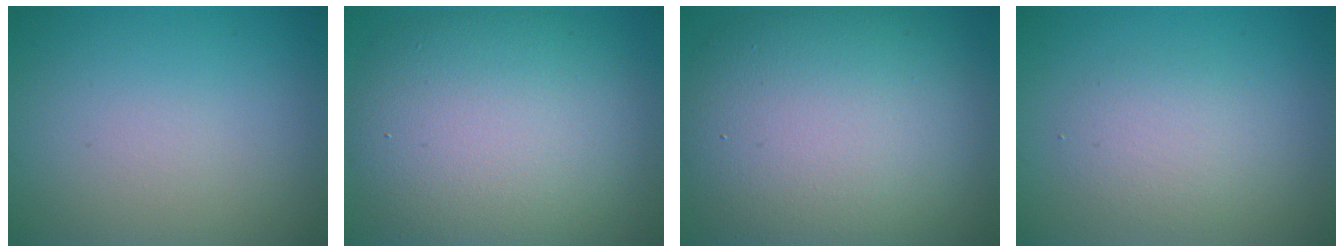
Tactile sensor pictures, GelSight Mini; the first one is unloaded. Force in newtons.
{"total": 11.4, "press": 11.4, "slide": 0.8}
{"total": 13.5, "press": 13.5, "slide": 0.3}
{"total": 2.5, "press": 2.5, "slide": 0.1}